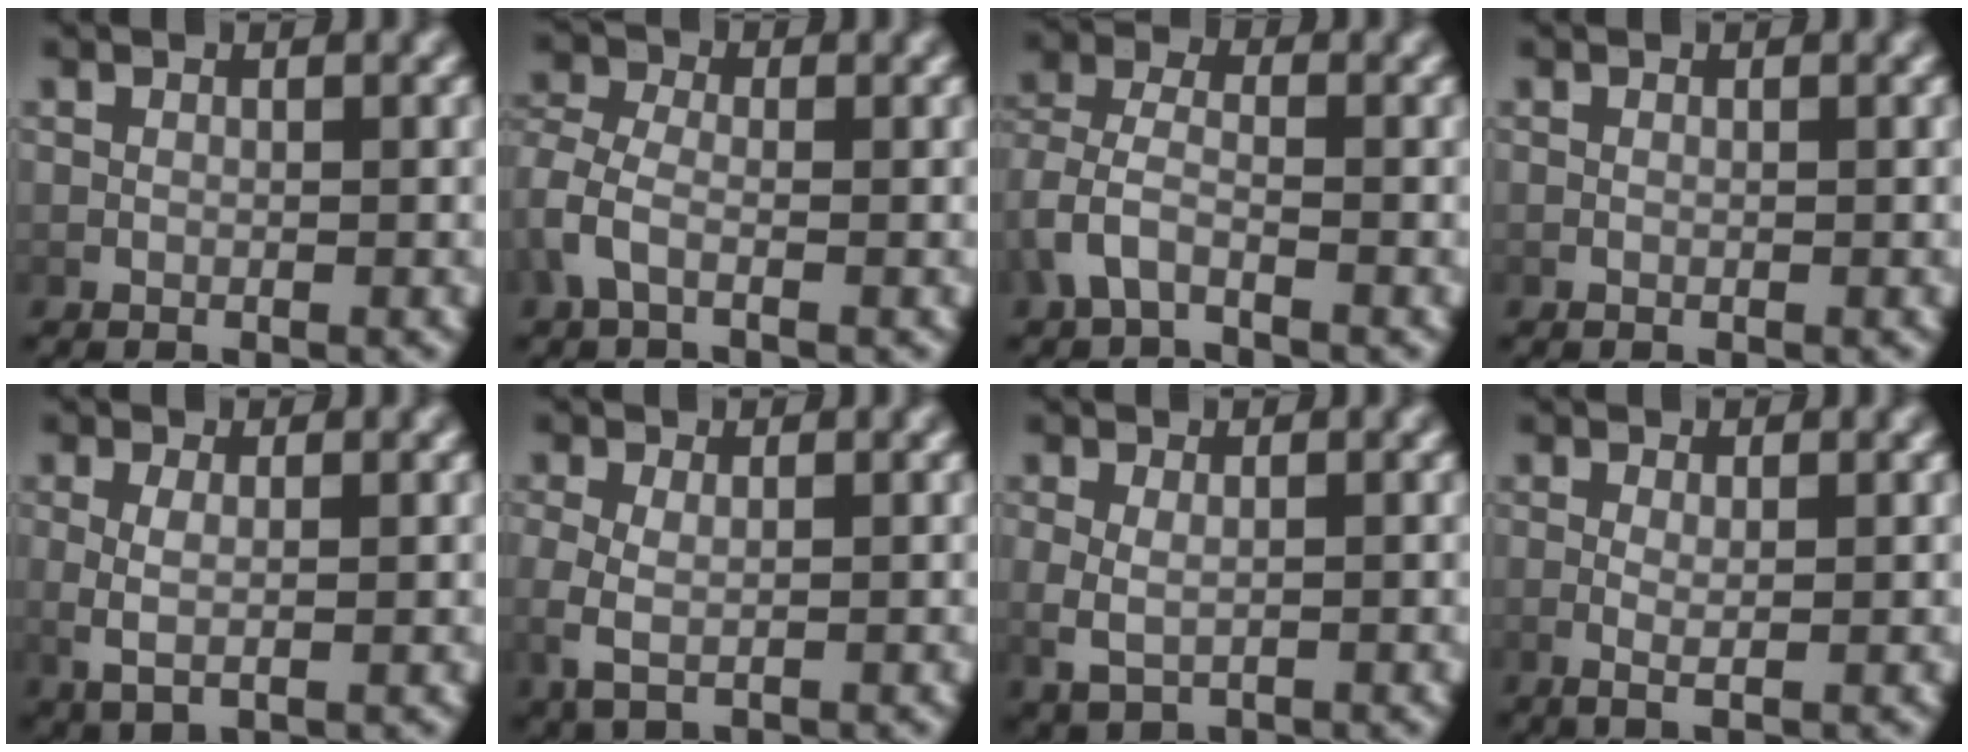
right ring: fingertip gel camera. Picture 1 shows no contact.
{"total": 2.6, "force": [-0.1, 1.8, 1.9], "torque": [-0.057, -0.012, -0.001]}
{"total": 2.9, "force": [-0.6, 2.0, 2.1], "torque": [-0.056, -0.015, -0.004]}
{"total": 0.0}
{"total": 3.2, "force": [0.2, 1.5, 2.8], "torque": [-0.069, -0.011, 0.015]}
{"total": 3.0, "force": [0.0, 1.8, 2.4], "torque": [-0.066, -0.015, 0.013]}
{"total": 2.9, "force": [0.0, 2.0, 2.1], "torque": [-0.054, -0.013, 0.015]}
{"total": 1.4, "force": [-0.2, 0.1, 1.4], "torque": [-0.042, -0.018, 0.003]}